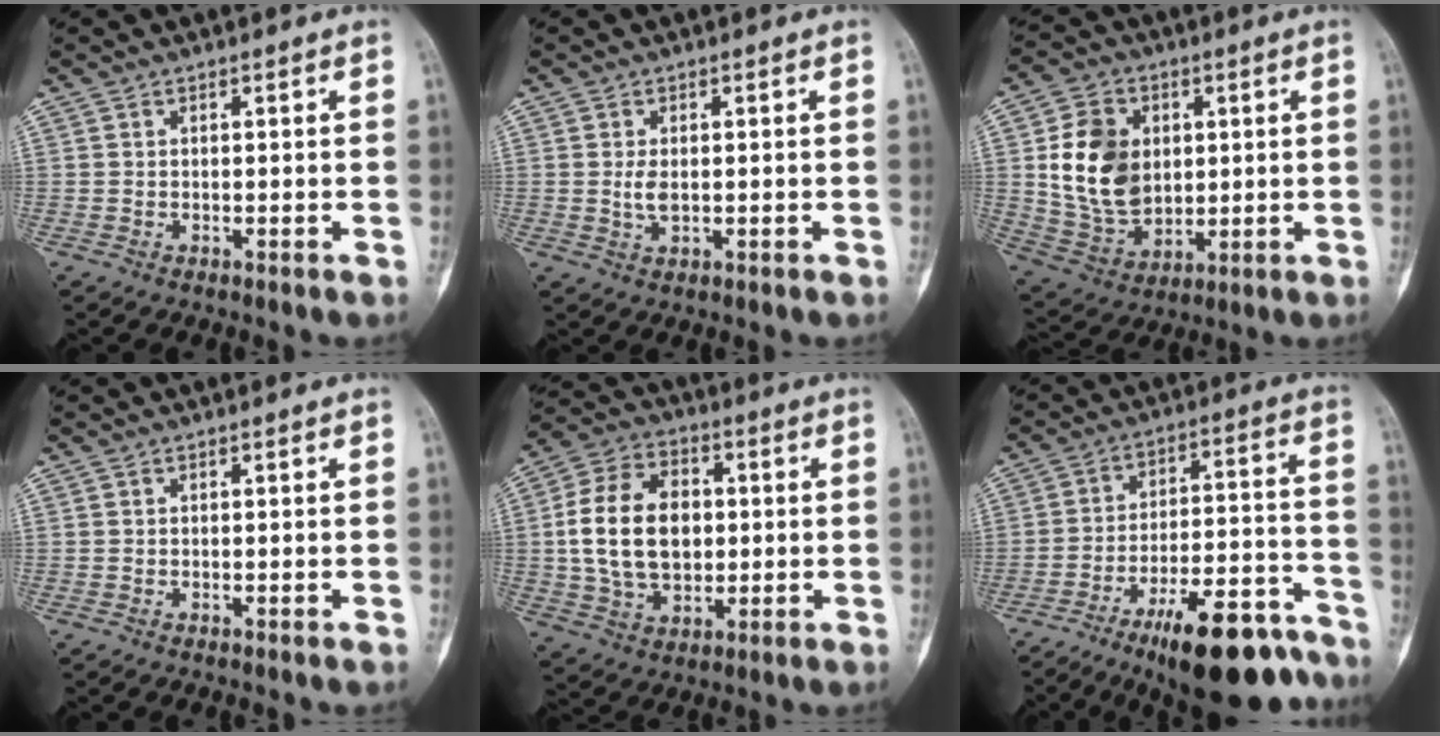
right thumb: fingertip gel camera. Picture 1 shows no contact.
{"total": 2.7, "force": [0.2, 1.5, 2.3], "torque": [-0.046, -0.005, 0.005]}
{"total": 15.0, "force": [2.3, 11.2, 9.8], "torque": [-0.145, -0.009, 0.056]}
{"total": 0.0}
{"total": 17.0, "force": [1.0, 11.8, 12.3], "torque": [-0.202, 0.012, 0.020]}
{"total": 20.3, "force": [-14.6, 6.1, 12.6], "torque": [-0.135, 0.100, -0.226]}